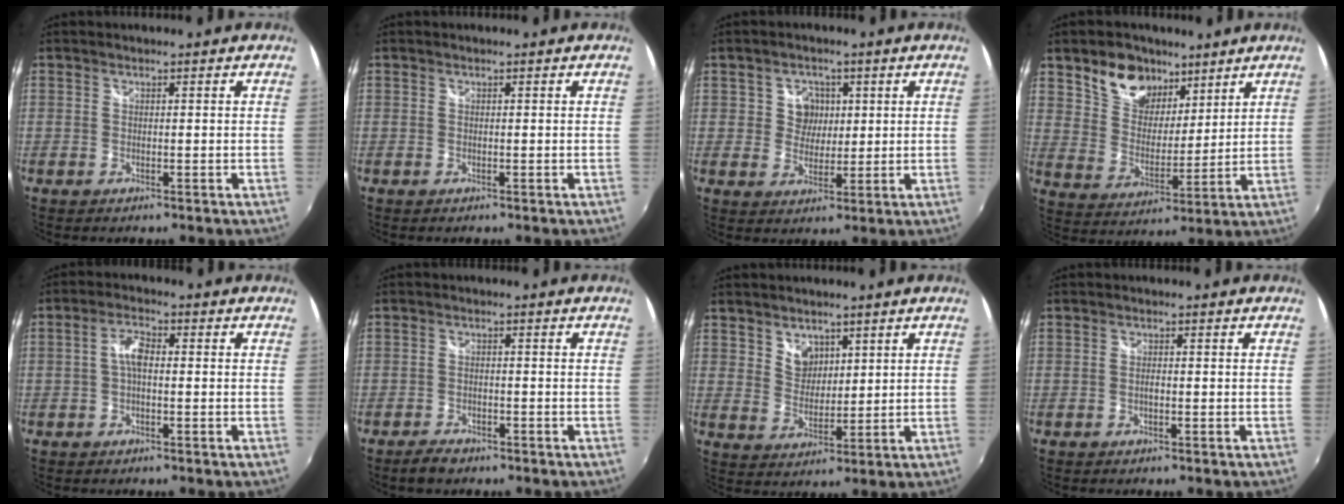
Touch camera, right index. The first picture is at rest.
{"total": 0.0}
{"total": 4.6, "force": [1.2, 4.3, 1.3], "torque": [-0.018, 0.009, 0.022]}
{"total": 10.8, "force": [7.3, 6.6, 4.4], "torque": [-0.082, 0.016, 0.139]}
{"total": 3.3, "force": [-0.2, 1.5, 3.0], "torque": [-0.061, 0.011, -0.005]}
{"total": 3.4, "force": [-2.7, 1.7, 1.4], "torque": [-0.037, -0.003, -0.046]}
{"total": 5.0, "force": [3.1, 3.6, 1.5], "torque": [-0.014, 0.002, 0.060]}
{"total": 1.0, "force": [-0.3, 0.4, 0.8], "torque": [-0.017, 0.000, -0.008]}